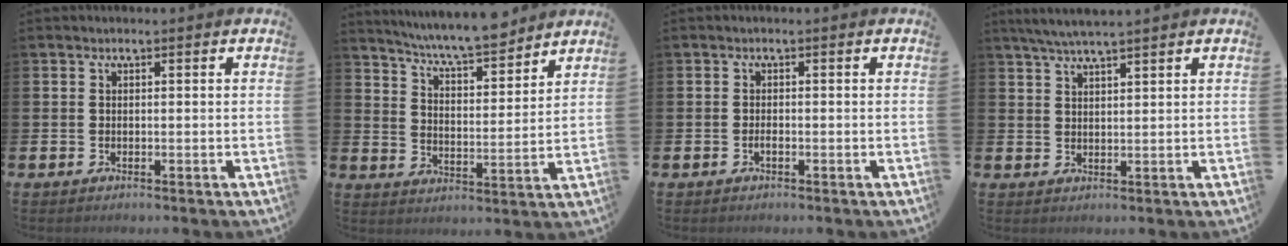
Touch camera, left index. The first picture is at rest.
{"total": 7.5, "force": [7.2, 0.3, 2.0], "torque": [-0.063, -0.048, 0.125]}
{"total": 0.8, "force": [-0.5, 0.2, 0.6], "torque": [-0.020, 0.000, -0.006]}
{"total": 4.0, "force": [3.7, 0.0, 1.7], "torque": [-0.043, -0.005, 0.068]}